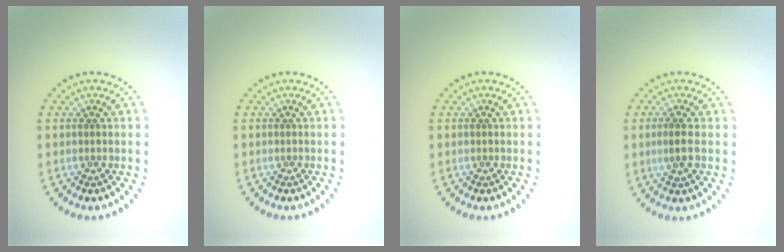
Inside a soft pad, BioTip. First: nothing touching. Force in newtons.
{"total": 0.0}
{"total": 0.0}
{"total": 1.9, "press": 1.8, "slide": 0.6}